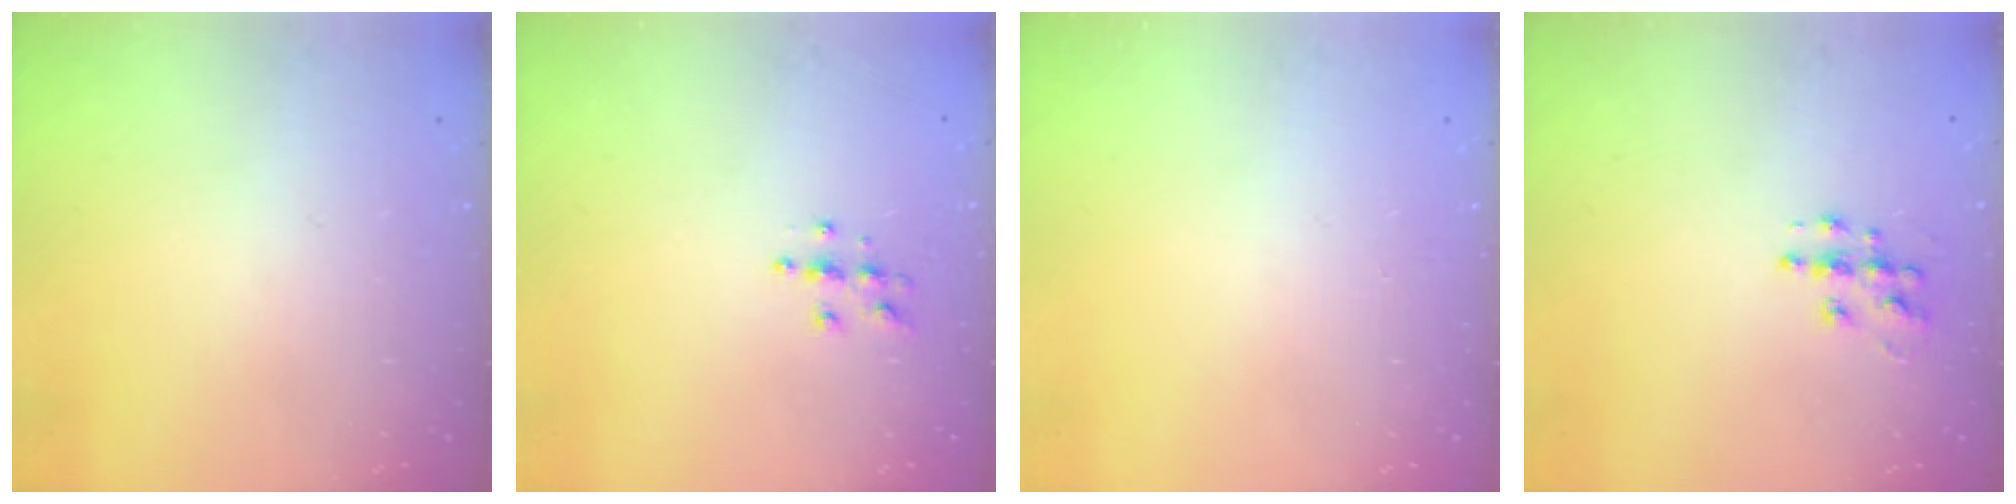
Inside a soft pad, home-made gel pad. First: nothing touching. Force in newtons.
{"total": 4.0, "press": 3.9, "slide": 0.4}
{"total": 0.0}
{"total": 8.3, "press": 8.2, "slide": 0.5}